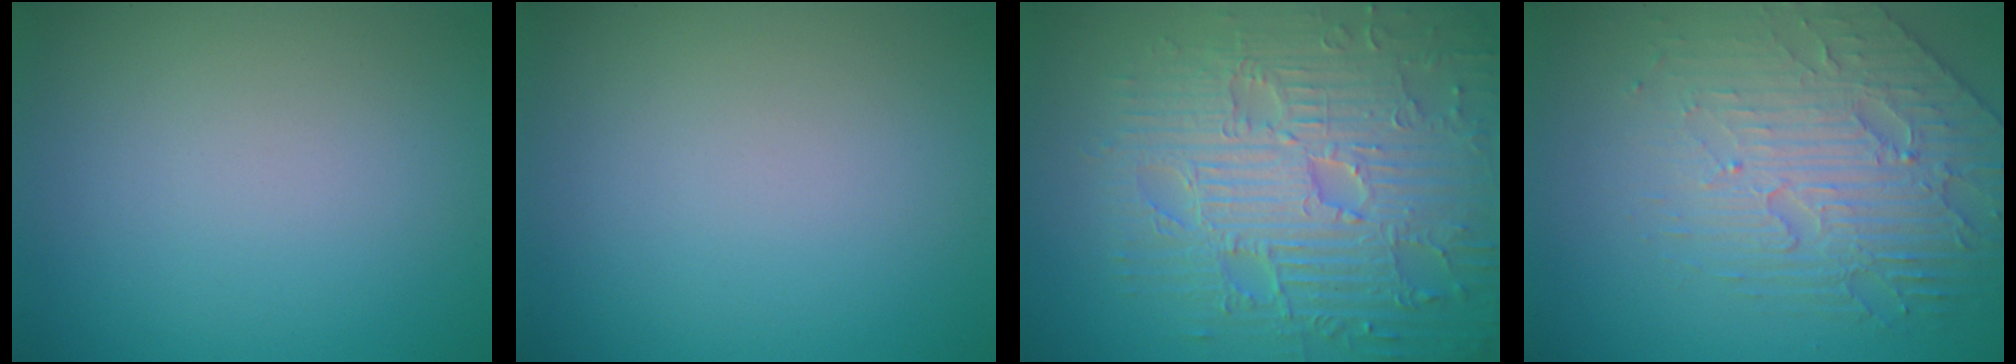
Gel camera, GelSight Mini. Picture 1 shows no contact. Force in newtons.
{"total": 0.0}
{"total": 9.4, "press": 6.8, "slide": 6.4}
{"total": 5.0, "press": 4.4, "slide": 2.5}